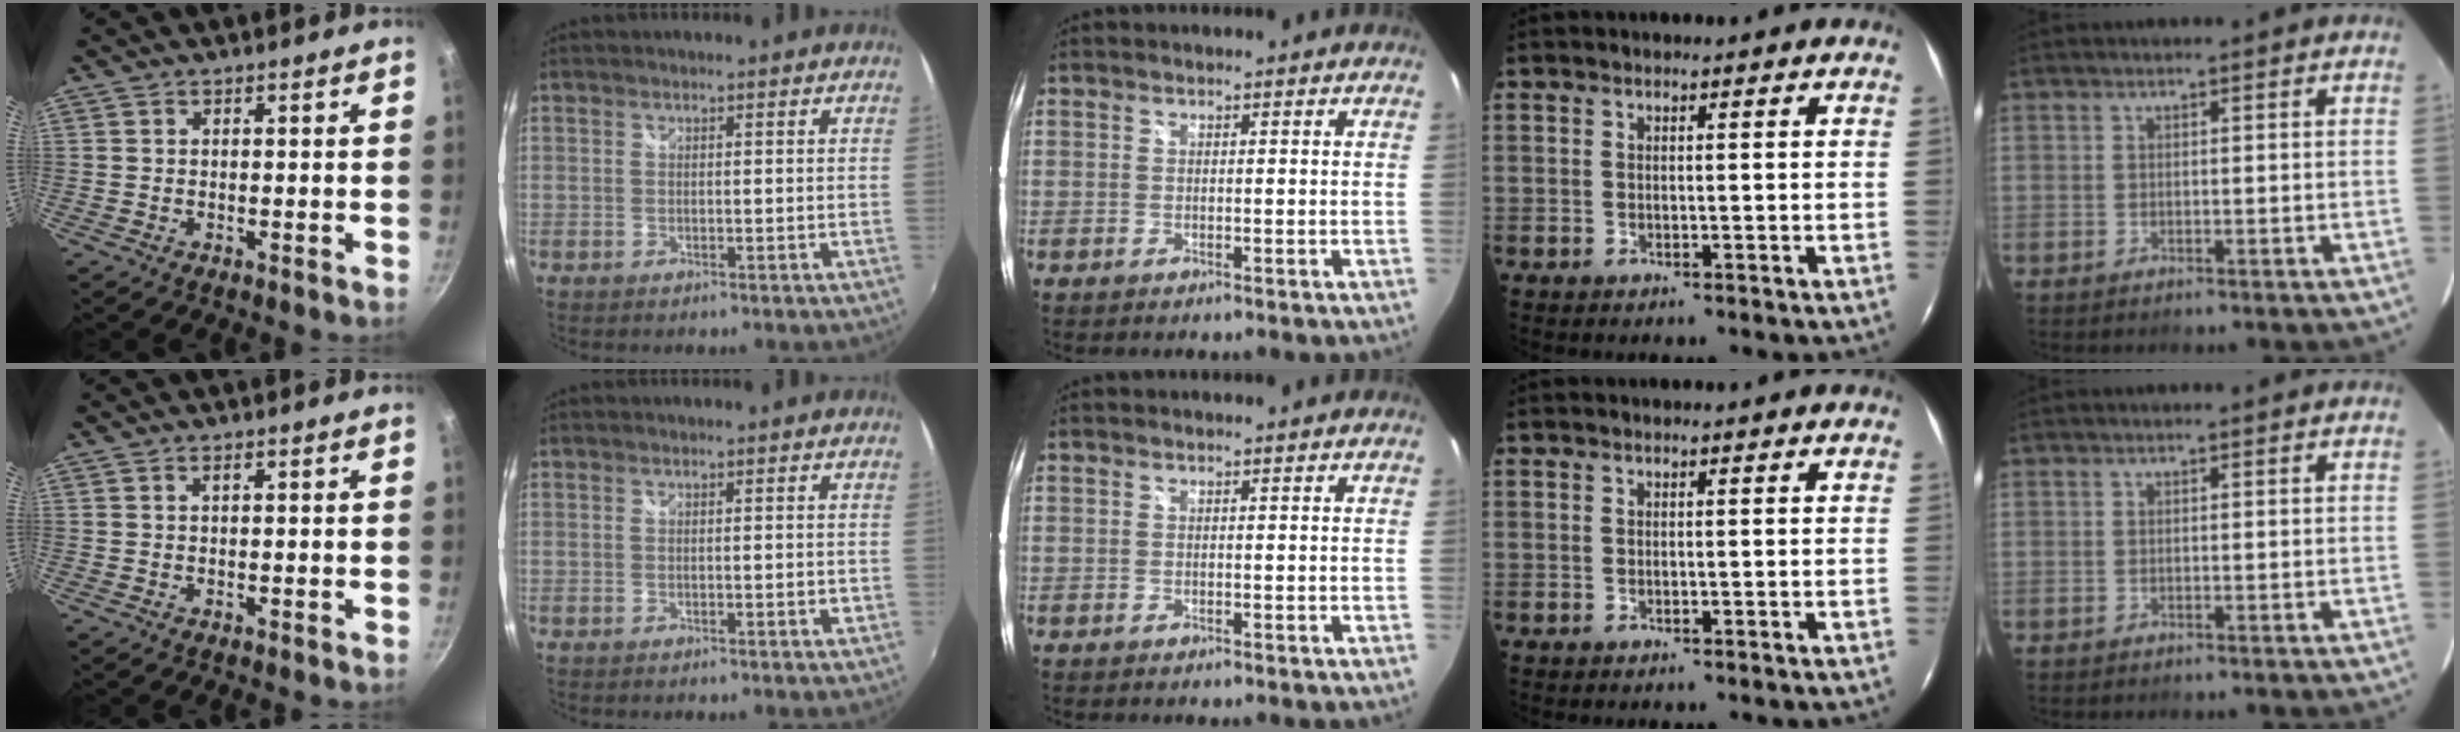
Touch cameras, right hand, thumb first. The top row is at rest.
{"thumb": {"total": 0.6, "force": [0.2, 0.1, 0.5], "torque": [-0.009, 0.003, 0.005]}, "index": {"total": 0.7, "force": [-0.2, 0.3, 0.6], "torque": [-0.007, 0.004, -0.001]}}